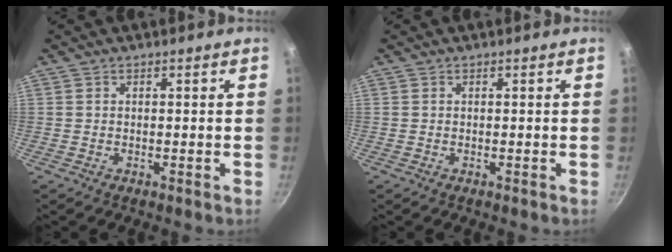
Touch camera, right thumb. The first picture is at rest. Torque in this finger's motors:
{"motor_torque": [-0.08, -0.07, 0.02, 0.00, 0.00]}